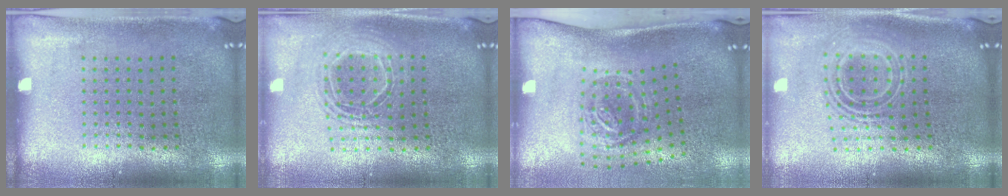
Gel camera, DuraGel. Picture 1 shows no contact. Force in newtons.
{"total": 1.6, "press": 1.4, "slide": 0.8}
{"total": 1.9, "press": 1.2, "slide": 1.5}
{"total": 2.1, "press": 1.5, "slide": 1.5}